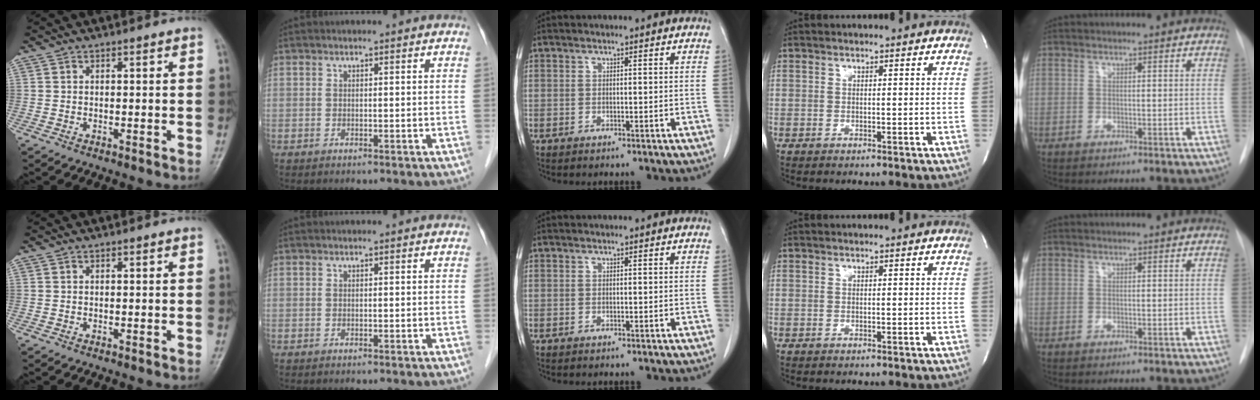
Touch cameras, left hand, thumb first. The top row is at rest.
{}